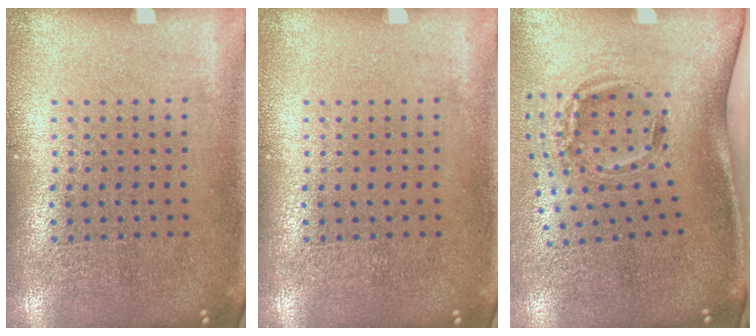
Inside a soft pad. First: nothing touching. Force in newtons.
{"total": 0.0}
{"total": 2.0, "press": 1.3, "slide": 1.5}